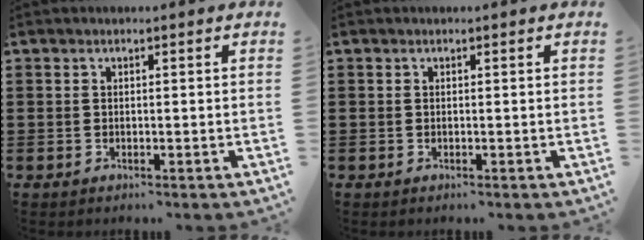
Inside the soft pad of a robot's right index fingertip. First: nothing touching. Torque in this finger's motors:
{"motor_torque": [-0.01, 0.02, 0.00, 0.00]}